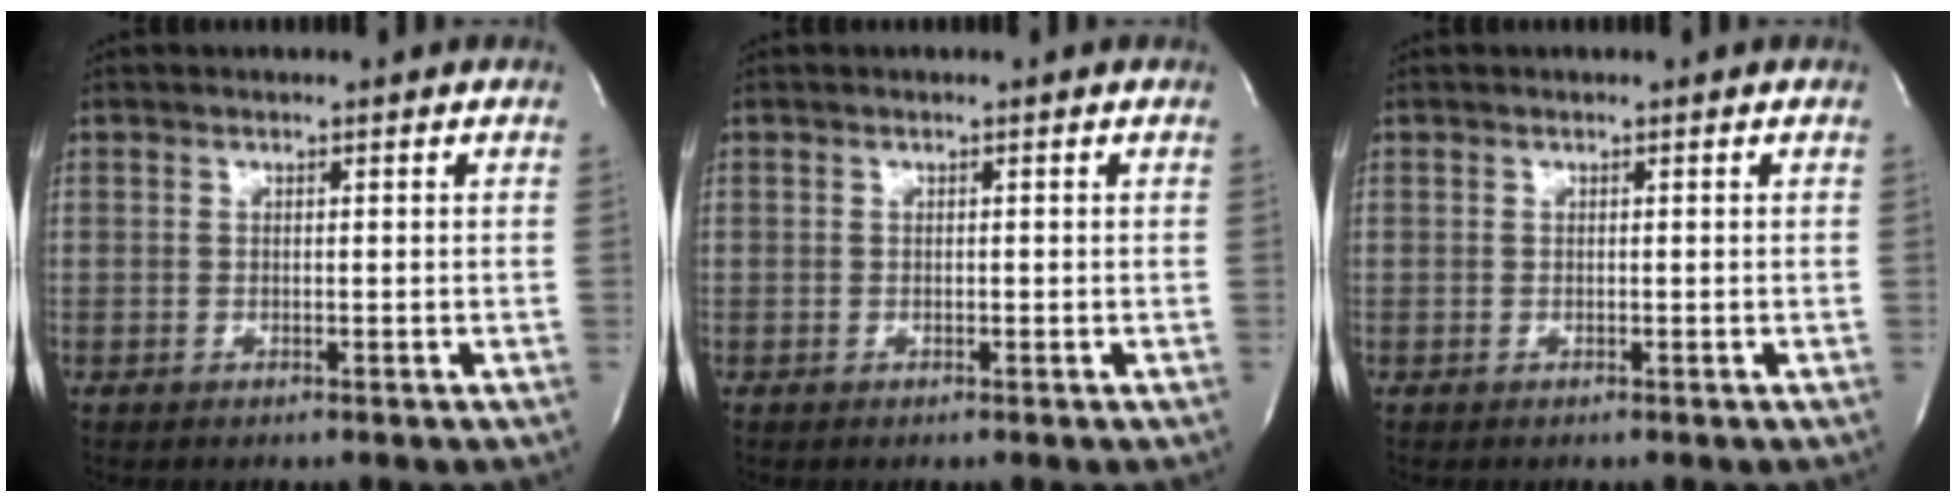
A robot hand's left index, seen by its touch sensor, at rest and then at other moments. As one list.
[{"total": 0.0}, {"total": 0.0}]